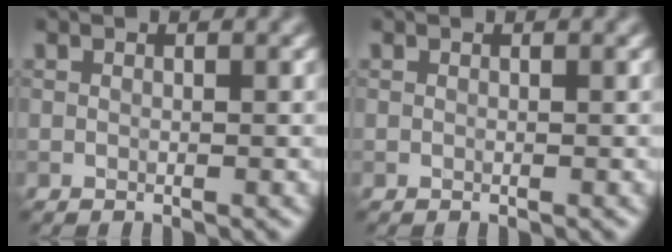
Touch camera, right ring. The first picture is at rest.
{"total": 0.0}